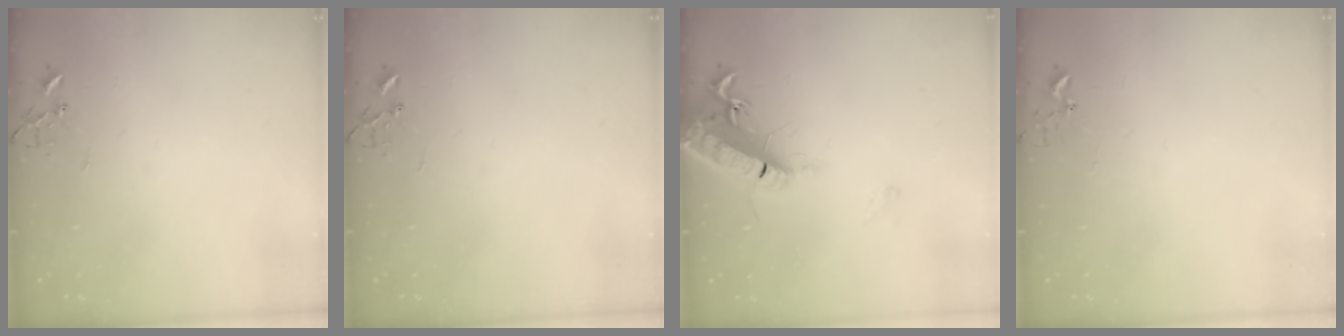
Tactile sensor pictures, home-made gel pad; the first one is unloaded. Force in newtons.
{"total": 0.0}
{"total": 17.2, "press": 16.5, "slide": 4.6}
{"total": 2.7, "press": 2.7, "slide": 0.3}